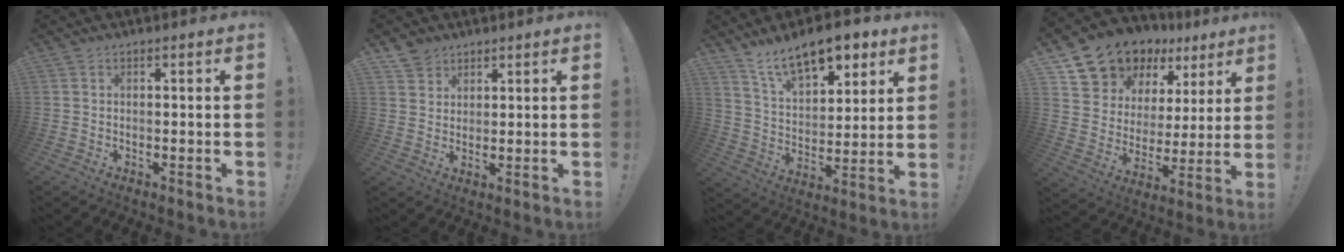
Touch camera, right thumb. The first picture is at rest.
{"total": 4.9, "force": [3.6, 3.3, 0.4], "torque": [-0.008, -0.023, 0.071]}
{"total": 15.5, "force": [10.8, 7.3, 8.4], "torque": [-0.140, -0.066, 0.195]}
{"total": 12.5, "force": [10.4, 6.6, 2.2], "torque": [-0.057, -0.084, 0.200]}